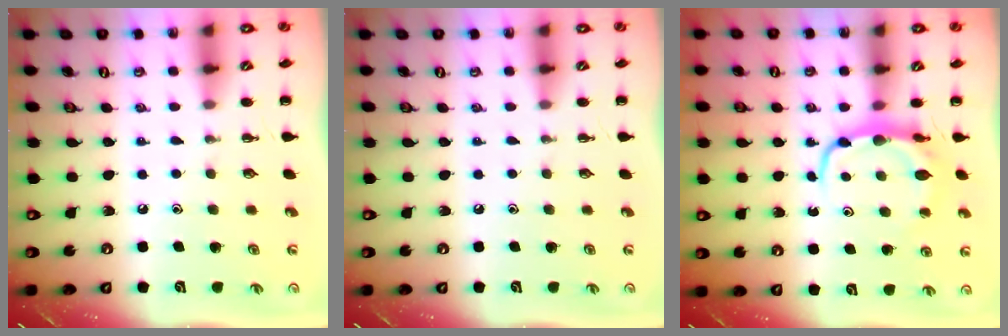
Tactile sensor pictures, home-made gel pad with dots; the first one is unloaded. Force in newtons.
{"total": 0.0}
{"total": 6.9, "press": 6.9, "slide": 1.0}